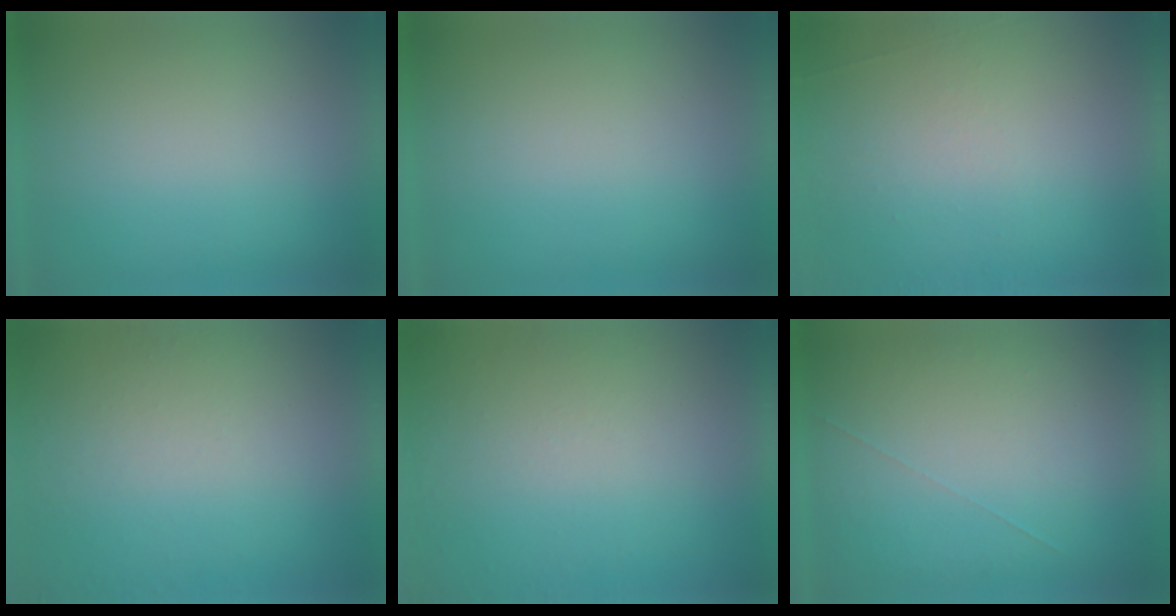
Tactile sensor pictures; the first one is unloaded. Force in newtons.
{"total": 0.0}
{"total": 6.8}
{"total": 4.7}
{"total": 5.6}
{"total": 1.0}